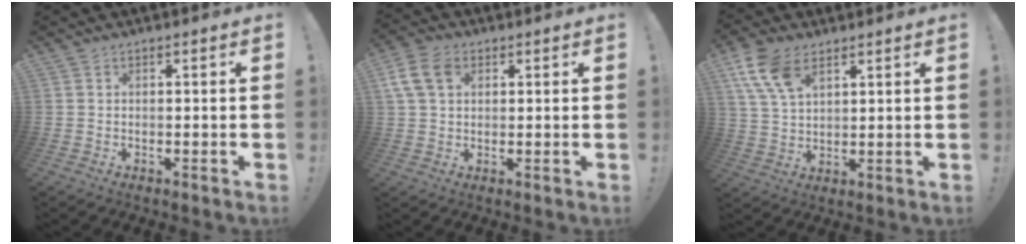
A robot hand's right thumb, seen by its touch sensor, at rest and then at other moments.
{"total": 9.7, "force": [3.4, 6.6, 6.1], "torque": [-0.118, -0.001, 0.069]}
{"total": 11.5, "force": [6.4, 6.7, 6.9], "torque": [-0.134, -0.017, 0.123]}